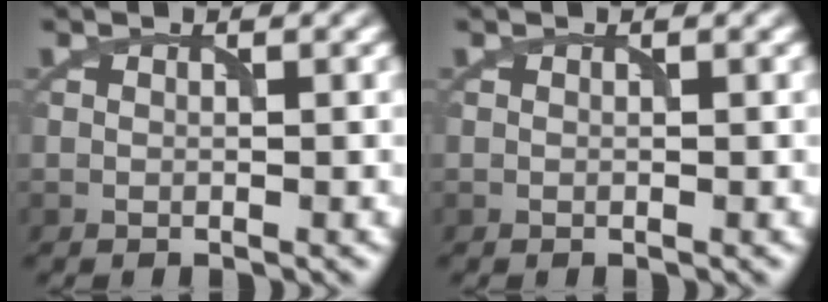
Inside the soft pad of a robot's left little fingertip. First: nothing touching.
{"total": 0.0}